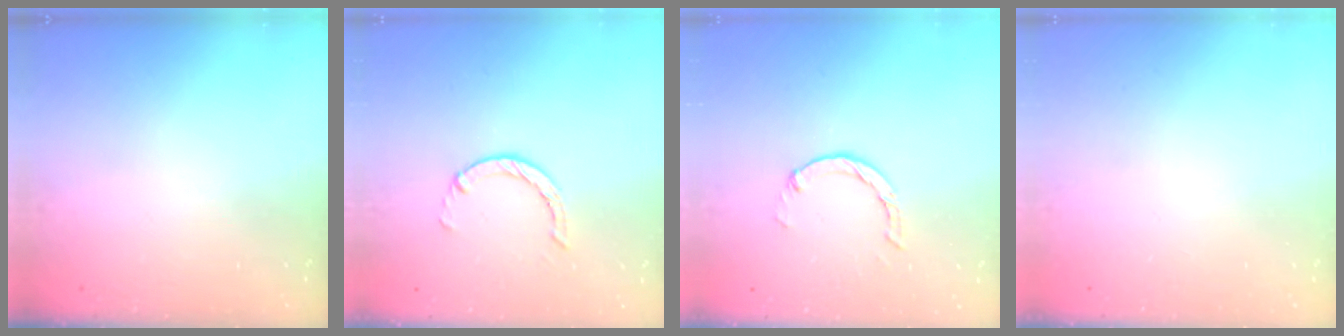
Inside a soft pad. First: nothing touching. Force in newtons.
{"total": 1.4, "press": 1.4, "slide": 0.3}
{"total": 2.9, "press": 2.9, "slide": 0.4}
{"total": 0.0}